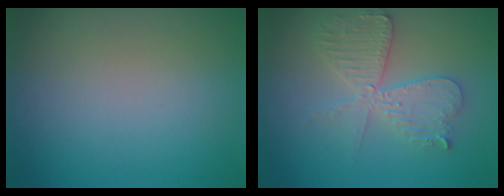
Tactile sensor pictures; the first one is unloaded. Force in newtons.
{"total": 5.3, "press": 5.2, "slide": 0.7}